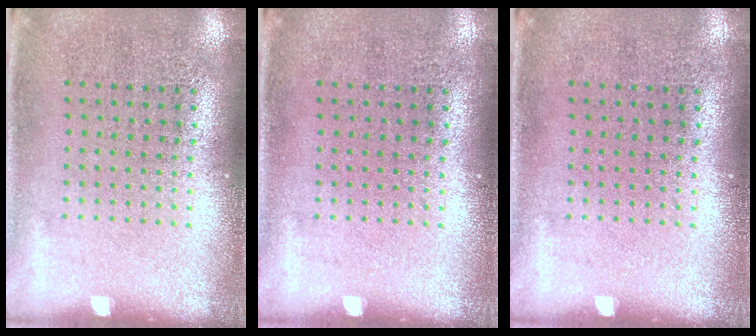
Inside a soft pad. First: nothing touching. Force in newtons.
{"total": 0.0}
{"total": 0.0}